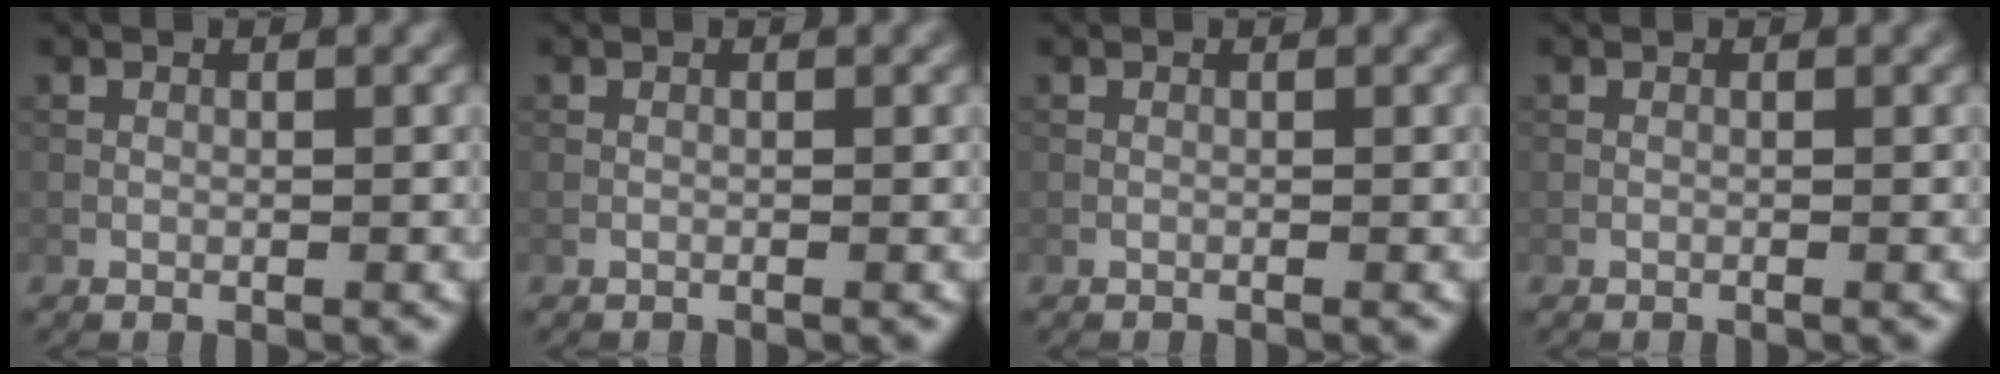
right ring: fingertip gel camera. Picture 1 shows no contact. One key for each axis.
{"total": 0.0}
{"total": 0.0}
{"total": 0.0}